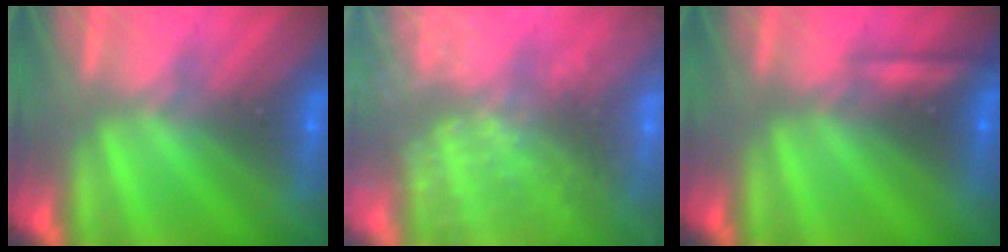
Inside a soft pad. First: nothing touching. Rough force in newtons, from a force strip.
{"total": 7.1}
{"total": 2.3}